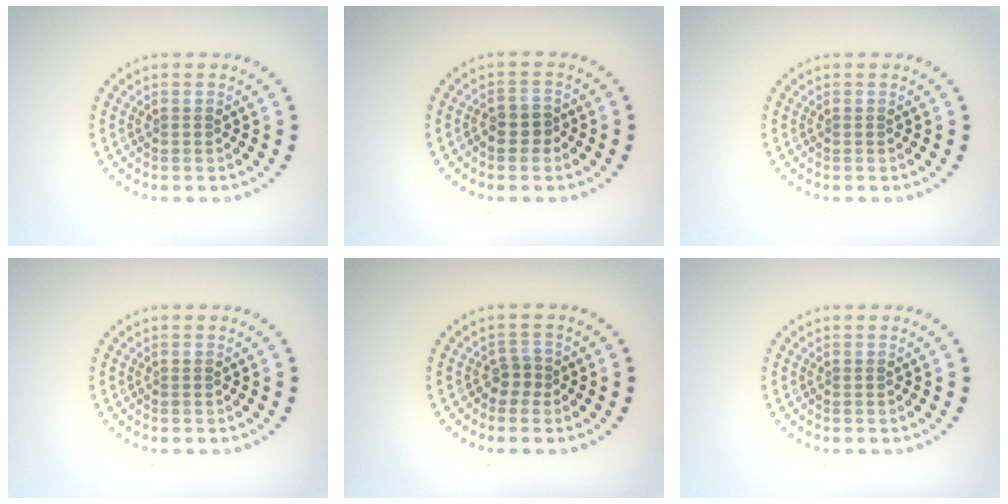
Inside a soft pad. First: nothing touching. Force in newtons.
{"total": 1.5, "press": 1.4, "slide": 0.7}
{"total": 0.0}
{"total": 0.0}
{"total": 1.4, "press": 1.1, "slide": 0.9}
{"total": 0.0}